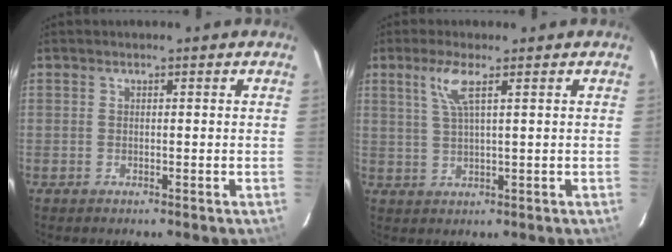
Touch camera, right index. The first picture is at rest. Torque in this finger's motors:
{"motor_torque": [0.15, 0.01, 0.22, 0.08]}